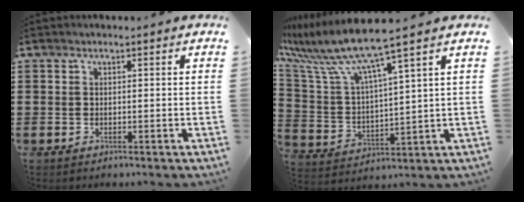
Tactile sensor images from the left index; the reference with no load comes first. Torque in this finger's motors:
{"motor_torque": [0.76, 0.20, 0.46, 0.21]}